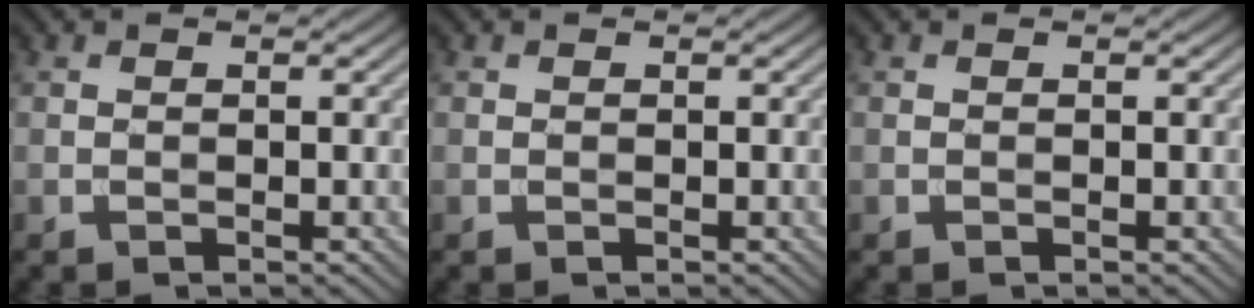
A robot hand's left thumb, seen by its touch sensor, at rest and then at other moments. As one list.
[{"total": 0.0}, {"total": 0.0}]